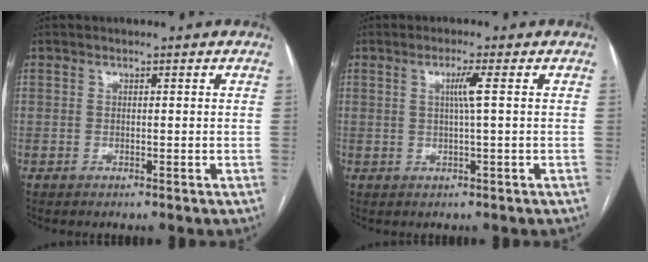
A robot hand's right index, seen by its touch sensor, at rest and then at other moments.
{"total": 2.7, "force": [0.5, -0.7, 2.6], "torque": [-0.050, 0.000, 0.010]}